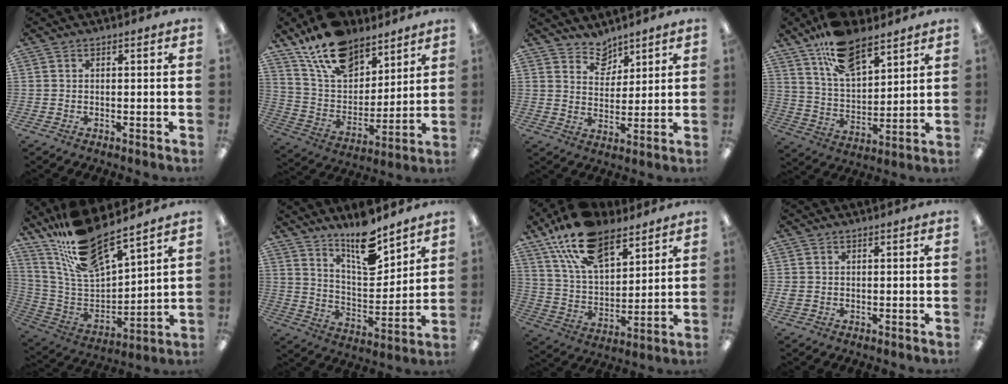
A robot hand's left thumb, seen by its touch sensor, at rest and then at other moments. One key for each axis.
{"total": 17.4, "fx": 12.9, "fy": 9.0, "fz": 7.5, "tx": -0.144, "ty": -0.069, "tz": 0.237}
{"total": 6.4, "fx": 5.6, "fy": 3.1, "fz": 0.5, "tx": -0.008, "ty": -0.040, "tz": 0.103}
{"total": 14.8, "fx": 10.8, "fy": 6.6, "fz": 7.7, "tx": -0.139, "ty": -0.051, "tz": 0.196}
{"total": 17.5, "fx": 15.1, "fy": 3.5, "fz": 8.2, "tx": -0.174, "ty": -0.105, "tz": 0.264}
{"total": 13.5, "fx": 10.6, "fy": 4.4, "fz": 7.1, "tx": -0.111, "ty": -0.071, "tz": 0.185}
{"total": 18.6, "fx": 12.4, "fy": 9.3, "fz": 10.3, "tx": -0.197, "ty": -0.050, "tz": 0.226}
{"total": 1.2, "fx": 0.0, "fy": 1.0, "fz": 0.6, "tx": -0.011, "ty": 0.005, "tz": -0.001}